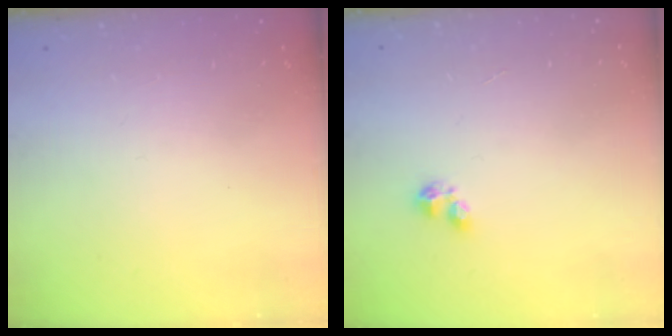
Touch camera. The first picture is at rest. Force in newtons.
{"total": 2.8, "press": 2.8, "slide": 0.5}